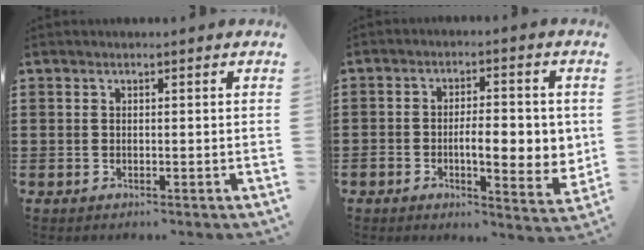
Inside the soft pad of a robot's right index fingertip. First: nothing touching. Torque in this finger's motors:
{"motor_torque": [2.14, 0.00, 0.35, 0.15]}